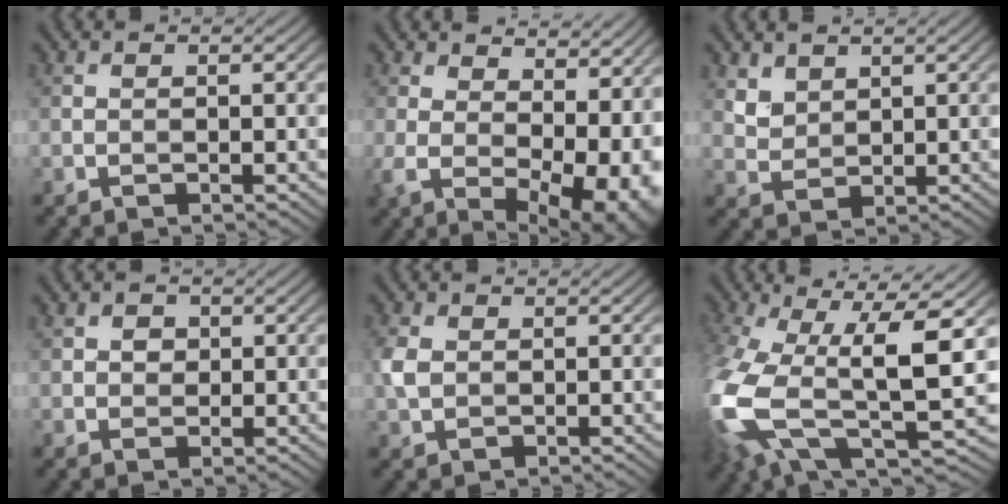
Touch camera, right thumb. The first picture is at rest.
{"total": 15.5, "force": [1.9, 8.8, 12.7], "torque": [-0.187, -0.023, 0.079]}
{"total": 3.0, "force": [2.2, 1.8, 1.1], "torque": [-0.034, -0.009, 0.052]}
{"total": 1.6, "force": [0.4, 1.4, 0.6], "torque": [-0.013, -0.002, 0.004]}
{"total": 2.6, "force": [0.3, 1.9, 1.7], "torque": [-0.051, 0.002, 0.004]}
{"total": 16.4, "force": [-2.5, 7.4, 14.4], "torque": [-0.344, -0.024, -0.038]}